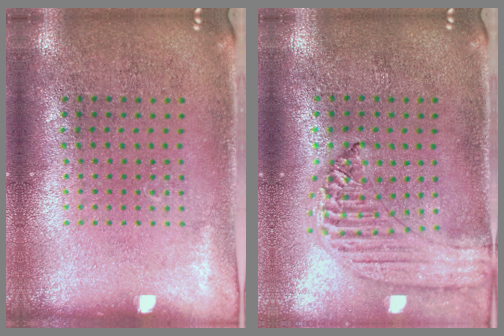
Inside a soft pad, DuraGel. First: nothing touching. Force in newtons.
{"total": 1.3, "press": 1.2, "slide": 0.2}